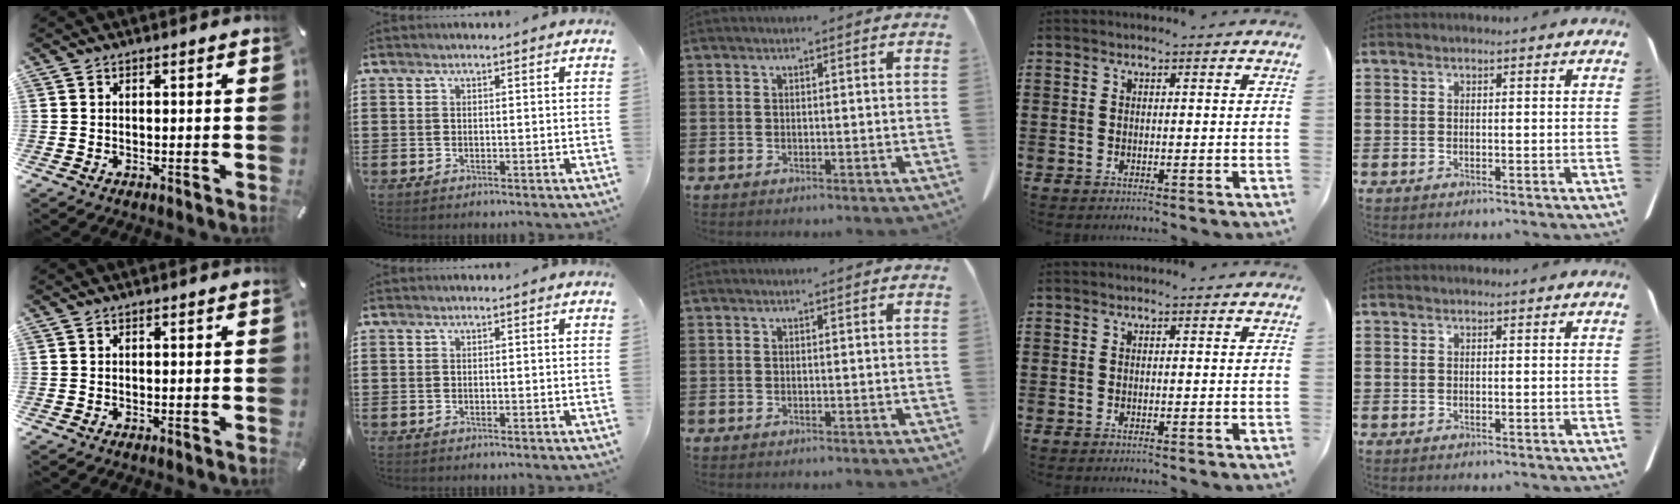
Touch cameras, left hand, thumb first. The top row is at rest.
{}